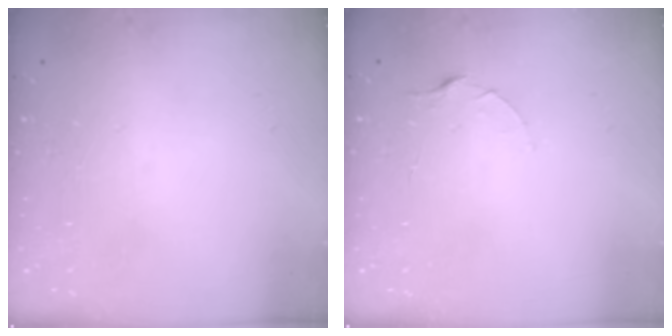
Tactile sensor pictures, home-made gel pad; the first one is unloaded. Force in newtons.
{"total": 2.5, "press": 2.5, "slide": 0.3}